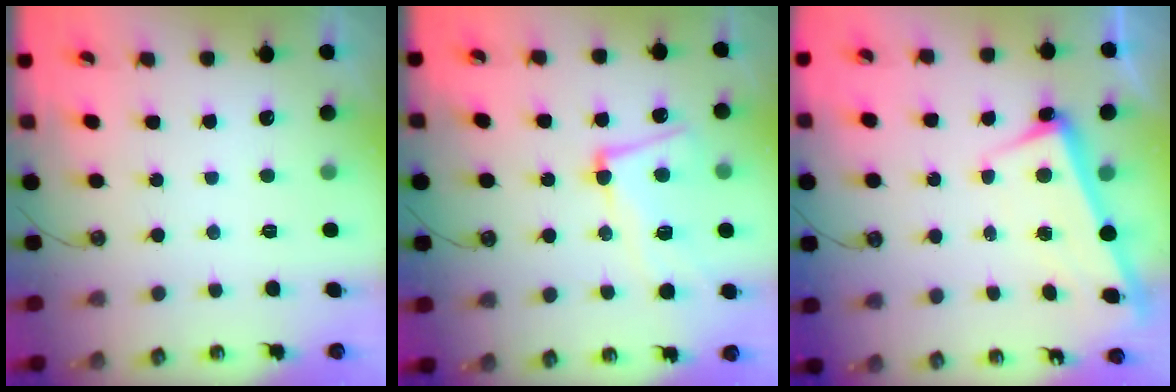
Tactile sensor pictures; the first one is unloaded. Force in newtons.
{"total": 7.9, "press": 7.7, "slide": 2.1}
{"total": 2.4, "press": 2.3, "slide": 0.7}